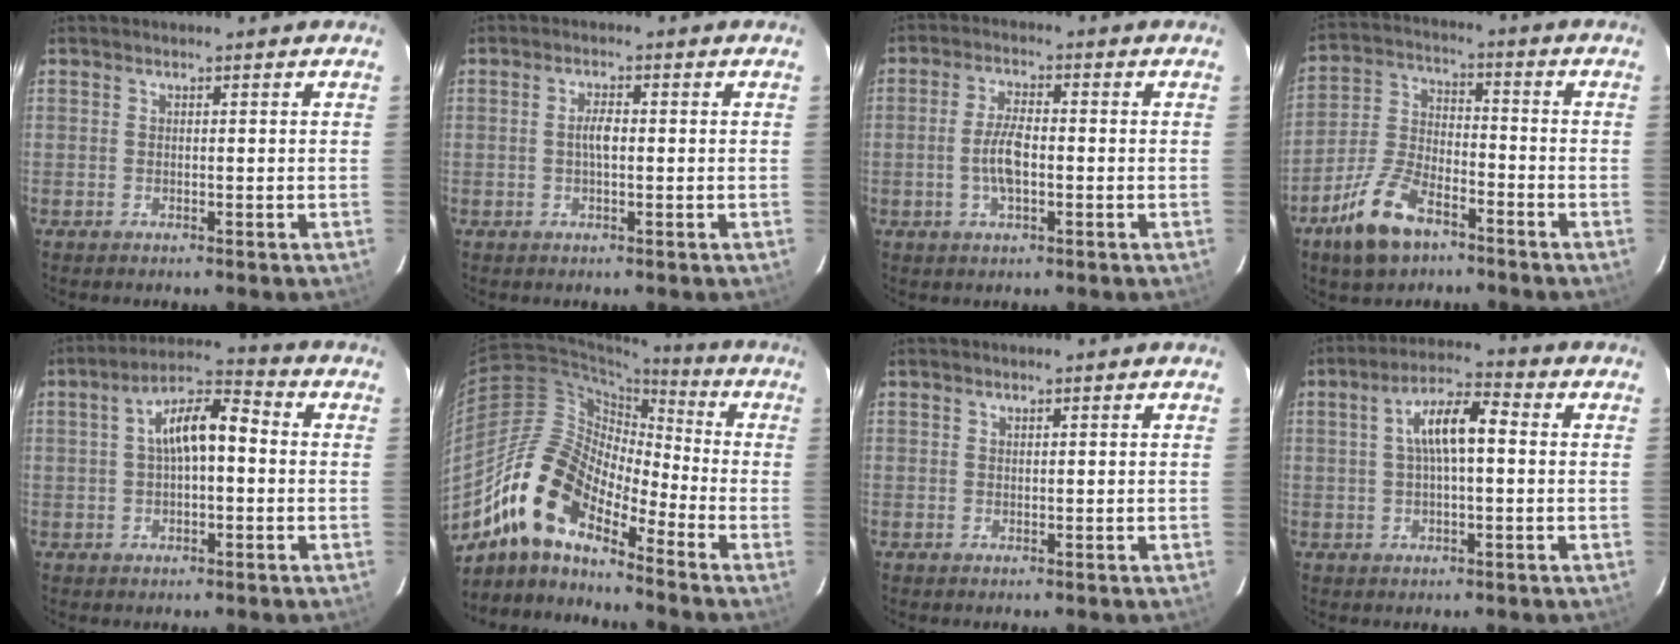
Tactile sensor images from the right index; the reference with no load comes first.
{"total": 2.4, "force": [-0.1, 0.8, 2.2], "torque": [-0.043, 0.004, -0.002]}
{"total": 5.7, "force": [-1.1, 2.0, 5.2], "torque": [-0.105, 0.003, -0.019]}
{"total": 12.2, "force": [-7.7, 5.8, 7.4], "torque": [-0.166, 0.003, -0.143]}
{"total": 9.0, "force": [0.6, 3.6, 8.3], "torque": [-0.148, 0.029, 0.009]}
{"total": 14.1, "force": [-10.3, 5.1, 8.1], "torque": [-0.134, 0.010, -0.214]}
{"total": 0.0}
{"total": 7.9, "force": [0.8, 2.4, 7.5], "torque": [-0.136, 0.018, 0.014]}